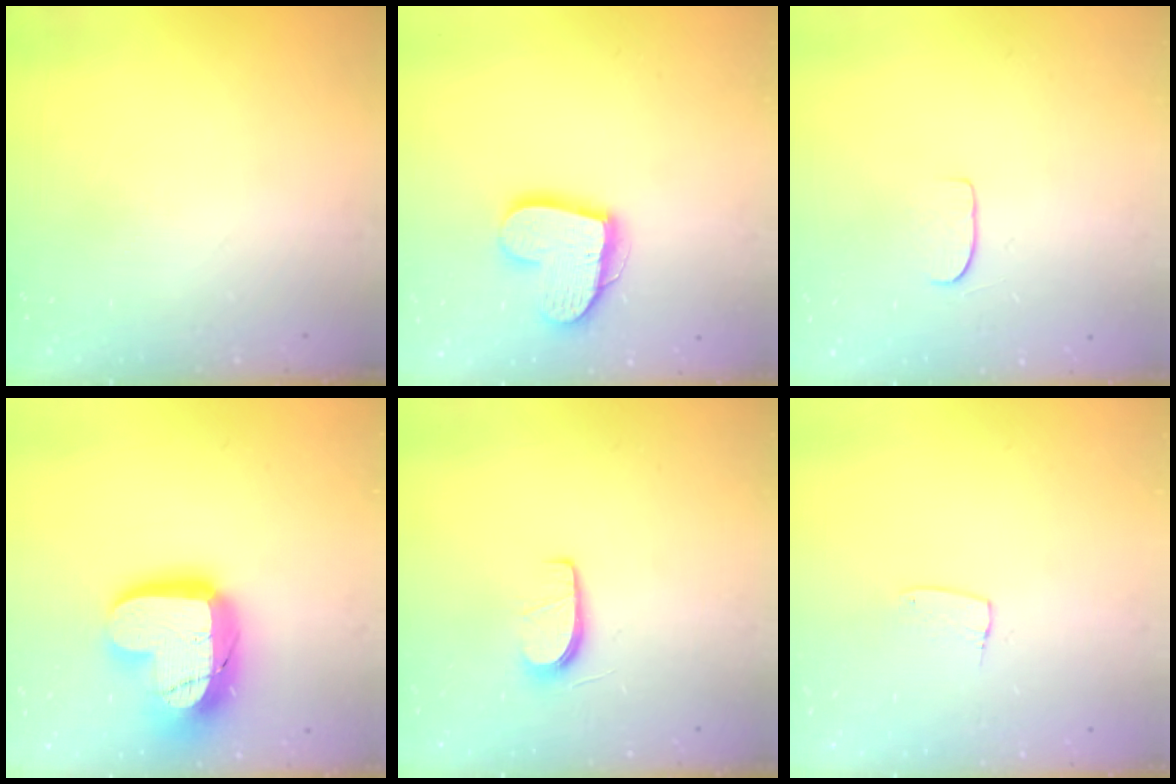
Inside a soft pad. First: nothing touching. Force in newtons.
{"total": 14.8, "press": 14.7, "slide": 1.3}
{"total": 4.8, "press": 4.7, "slide": 0.6}
{"total": 20.6, "press": 20.6, "slide": 1.5}
{"total": 5.6, "press": 5.6, "slide": 0.7}
{"total": 4.3, "press": 4.3, "slide": 0.4}